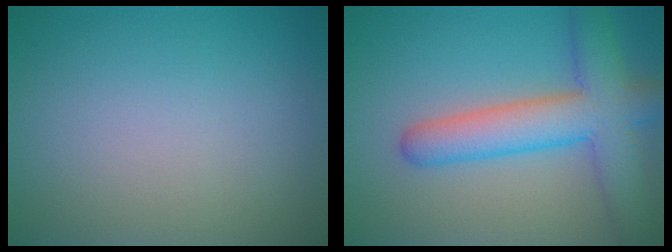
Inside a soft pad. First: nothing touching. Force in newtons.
{"total": 7.1, "press": 7.1, "slide": 0.2}